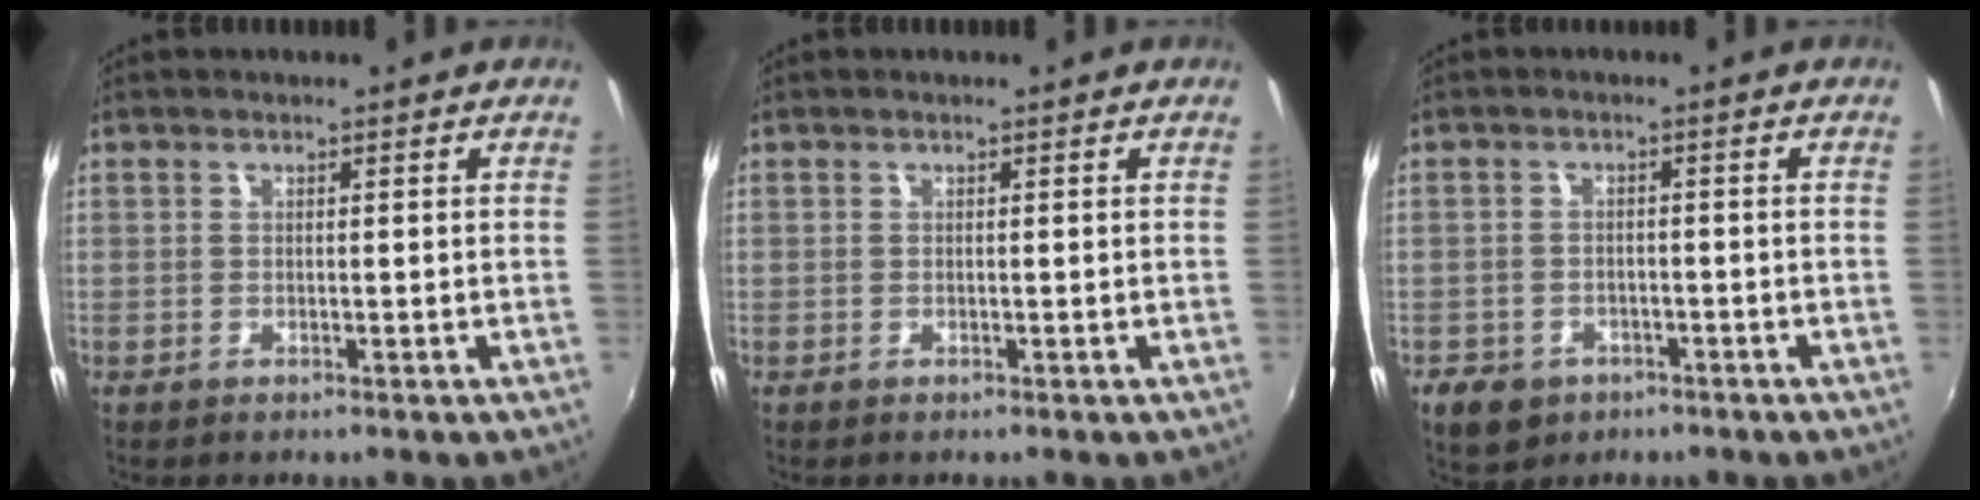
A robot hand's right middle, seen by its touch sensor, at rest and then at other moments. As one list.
[{"total": 0.0}, {"total": 6.3, "force": [-3.7, 4.6, 2.4], "torque": [-0.065, -0.004, -0.052]}]